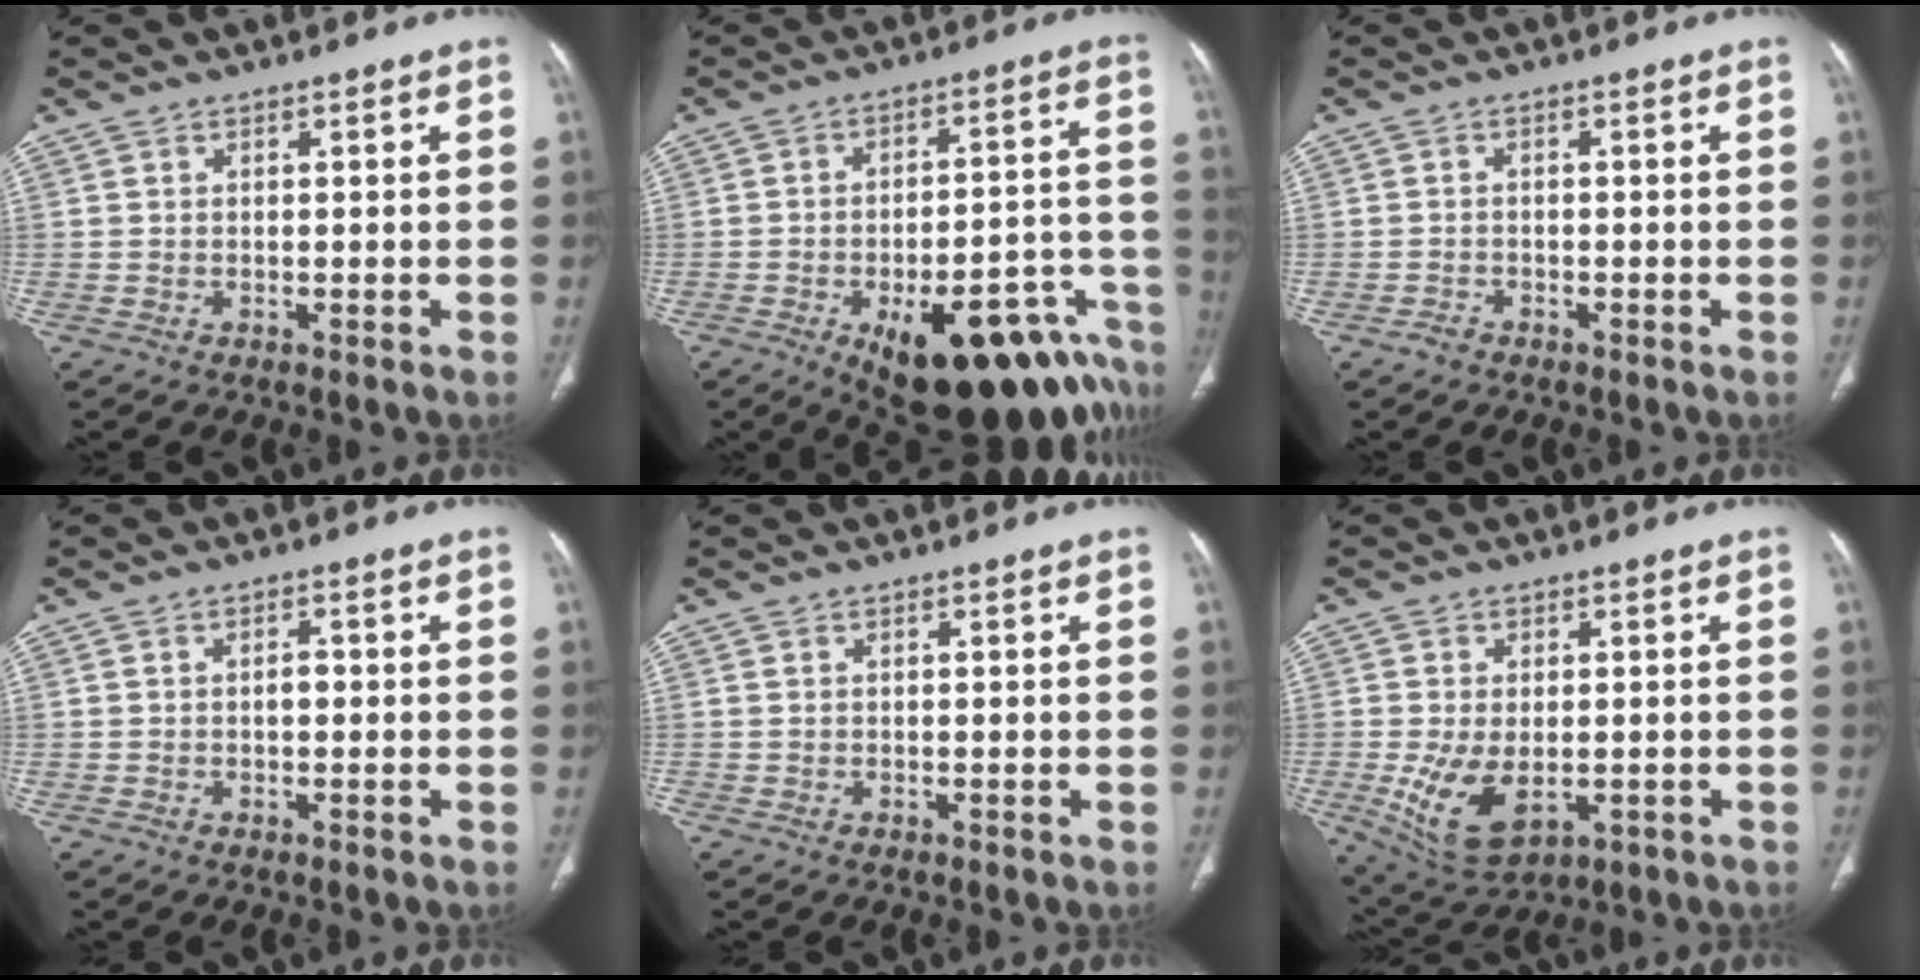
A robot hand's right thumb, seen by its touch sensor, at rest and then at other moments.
{"total": 26.8, "force": [-15.2, 10.7, 19.4], "torque": [-0.156, 0.072, -0.192]}
{"total": 1.5, "force": [-1.1, 0.9, 0.4], "torque": [-0.012, 0.006, -0.022]}
{"total": 1.4, "force": [-0.2, 0.9, 1.2], "torque": [-0.015, 0.003, -0.005]}
{"total": 0.0}
{"total": 9.7, "force": [-1.8, 5.6, 7.7], "torque": [-0.144, -0.011, -0.013]}